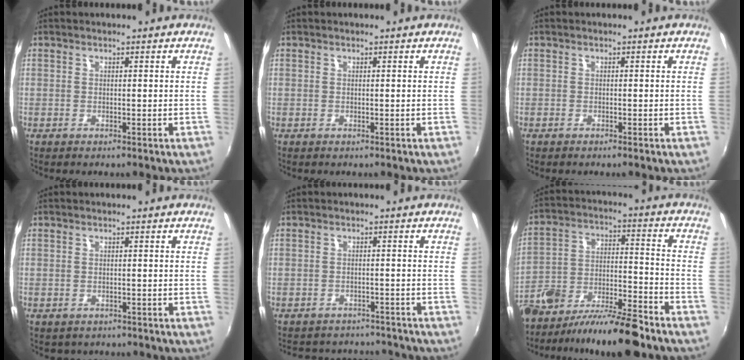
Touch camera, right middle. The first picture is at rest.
{"total": 0.0}
{"total": 0.5, "force": [-0.5, 0.0, 0.2], "torque": [-0.002, -0.002, -0.011]}
{"total": 1.4, "force": [-0.9, 1.0, 0.3], "torque": [-0.010, -0.004, -0.010]}
{"total": 8.7, "force": [-7.7, 3.6, 1.7], "torque": [-0.043, 0.016, -0.101]}
{"total": 14.3, "force": [-9.7, 4.3, 9.7], "torque": [-0.191, -0.011, -0.168]}